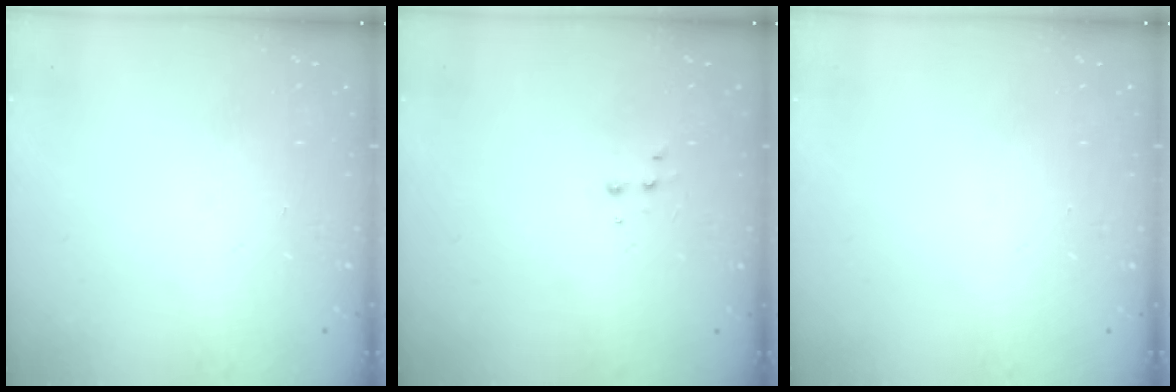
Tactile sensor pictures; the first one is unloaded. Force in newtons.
{"total": 1.9, "press": 1.9, "slide": 0.2}
{"total": 0.0}